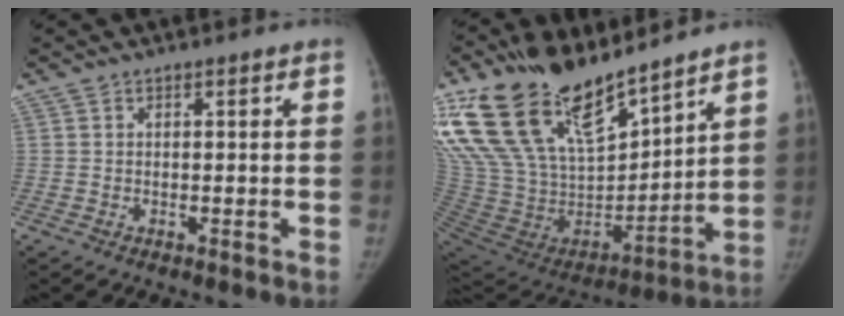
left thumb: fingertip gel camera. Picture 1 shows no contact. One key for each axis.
{"total": 28.2, "fx": 21.0, "fy": 11.1, "fz": 15.2, "tx": -0.274, "ty": -0.084, "tz": 0.394}